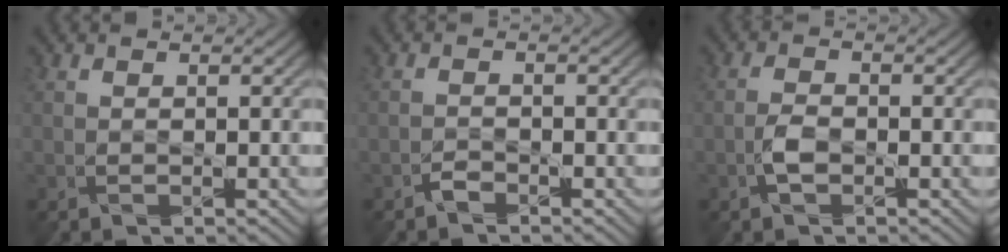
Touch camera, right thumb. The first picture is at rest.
{"total": 1.1, "force": [-1.1, 0.0, -0.1], "torque": [0.002, 0.002, -0.028]}
{"total": 2.3, "force": [-1.2, 1.1, 1.6], "torque": [-0.037, 0.002, -0.030]}